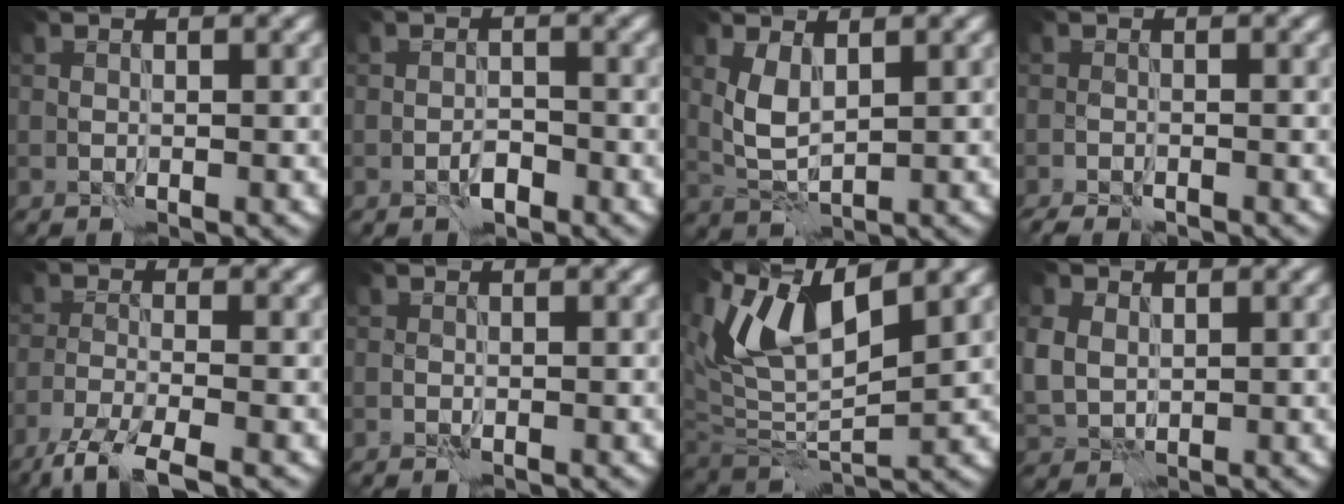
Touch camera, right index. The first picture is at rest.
{"total": 1.4, "force": [-0.9, 0.6, 0.8], "torque": [-0.011, 0.004, -0.017]}
{"total": 2.8, "force": [1.2, 1.3, 2.2], "torque": [-0.055, -0.002, 0.028]}
{"total": 2.2, "force": [-2.0, 0.6, 0.8], "torque": [-0.021, -0.002, -0.034]}
{"total": 5.2, "force": [-4.1, 1.0, 3.1], "torque": [-0.055, -0.010, -0.082]}
{"total": 0.0}
{"total": 8.5, "force": [5.3, 2.8, 6.0], "torque": [-0.122, 0.000, 0.097]}
{"total": 3.2, "force": [1.0, 2.7, 1.6], "torque": [-0.046, -0.003, 0.023]}